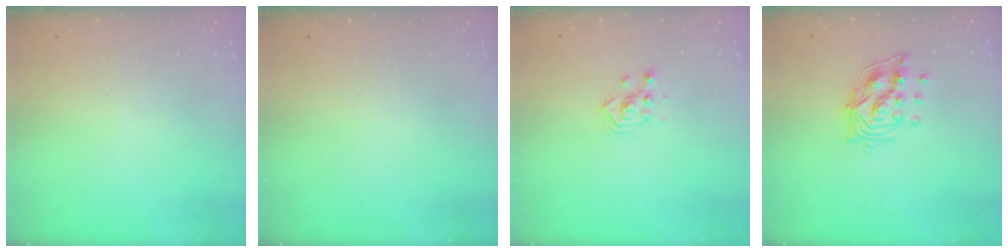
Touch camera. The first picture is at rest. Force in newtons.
{"total": 0.0}
{"total": 3.2, "press": 3.2, "slide": 0.2}
{"total": 12.0, "press": 12.0, "slide": 1.1}